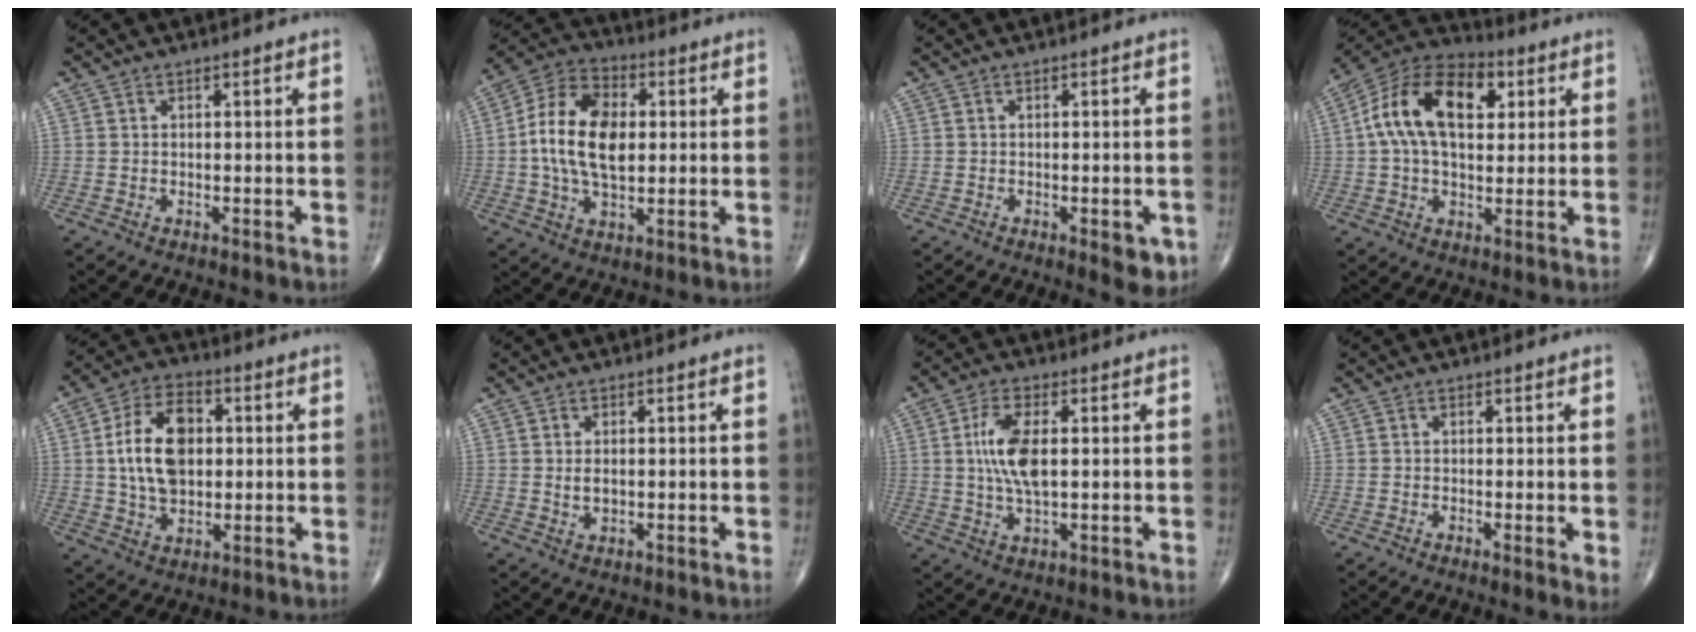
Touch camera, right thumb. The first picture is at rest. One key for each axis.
{"total": 14.8, "fx": 1.0, "fy": 8.9, "fz": 11.8, "tx": -0.207, "ty": 0.017, "tz": 0.011}
{"total": 4.2, "fx": -1.7, "fy": 1.7, "fz": 3.4, "tx": -0.023, "ty": -0.001, "tz": -0.016}
{"total": 17.5, "fx": 4.2, "fy": 10.3, "fz": 13.5, "tx": -0.222, "ty": 0.017, "tz": 0.060}
{"total": 14.1, "fx": 1.6, "fy": 8.9, "fz": 10.8, "tx": -0.170, "ty": 0.007, "tz": 0.023}
{"total": 2.4, "fx": 0.2, "fy": 1.5, "fz": 1.9, "tx": -0.028, "ty": -0.004, "tz": 0.006}
{"total": 9.1, "fx": 1.1, "fy": 4.0, "fz": 8.1, "tx": -0.166, "ty": -0.004, "tz": 0.022}
{"total": 2.3, "fx": -0.2, "fy": 0.5, "fz": 2.2, "tx": -0.036, "ty": -0.009, "tz": -0.007}